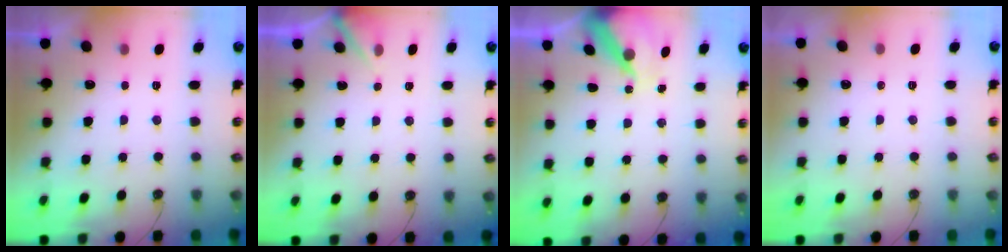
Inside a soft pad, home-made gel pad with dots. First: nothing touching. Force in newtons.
{"total": 4.7, "press": 4.7, "slide": 0.2}
{"total": 7.9, "press": 7.8, "slide": 0.9}
{"total": 0.0}